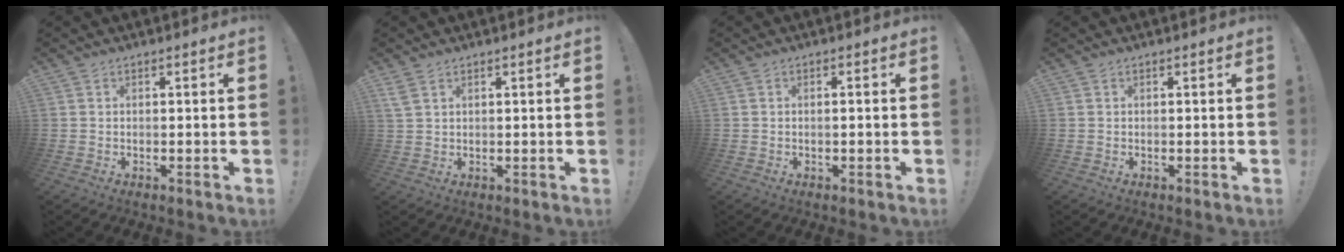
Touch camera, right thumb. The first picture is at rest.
{"total": 3.1, "force": [1.8, 1.6, 1.9], "torque": [-0.042, -0.001, 0.037]}
{"total": 1.0, "force": [-0.5, -0.1, 0.8], "torque": [-0.021, 0.002, -0.008]}
{"total": 0.0}